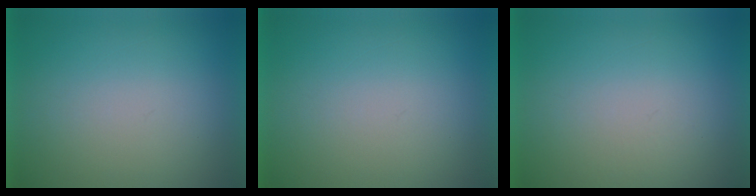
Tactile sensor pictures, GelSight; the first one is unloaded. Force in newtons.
{"total": 0.0}
{"total": 1.1}